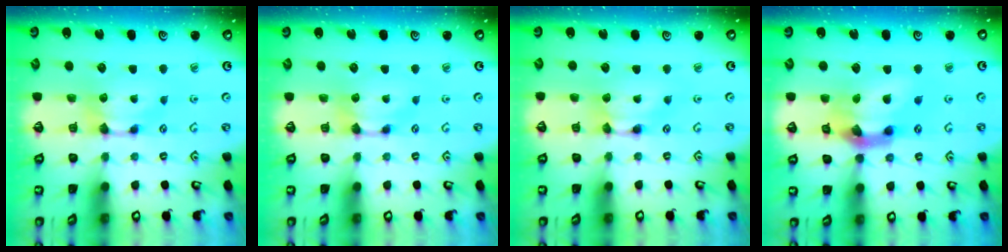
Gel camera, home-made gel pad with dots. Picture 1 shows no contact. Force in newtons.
{"total": 0.0}
{"total": 1.7, "press": 1.7, "slide": 0.1}
{"total": 7.7, "press": 7.3, "slide": 2.4}